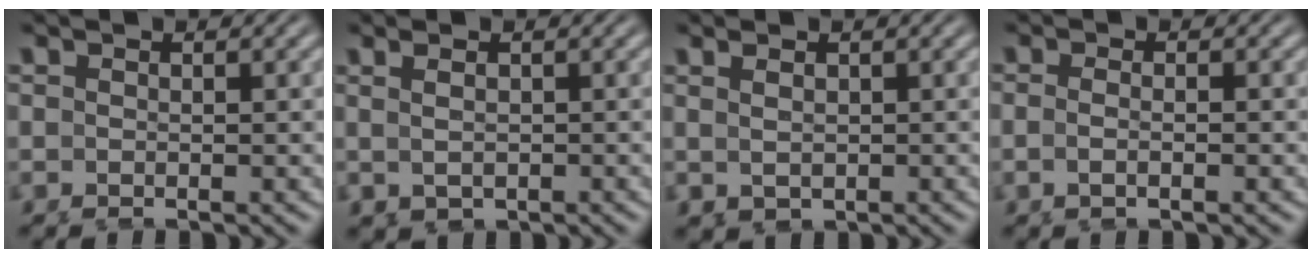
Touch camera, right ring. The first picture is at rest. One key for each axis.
{"total": 1.6, "fx": 0.2, "fy": 1.0, "fz": 1.3, "tx": -0.020, "ty": -0.003, "tz": 0.008}
{"total": 1.4, "fx": 0.4, "fy": 0.9, "fz": 1.0, "tx": -0.016, "ty": -0.006, "tz": 0.016}
{"total": 1.5, "fx": -0.9, "fy": 0.4, "fz": 1.2, "tx": -0.030, "ty": -0.003, "tz": -0.020}